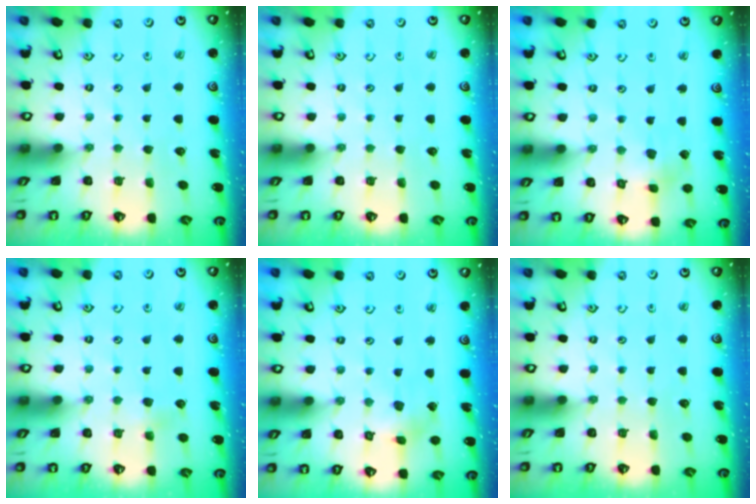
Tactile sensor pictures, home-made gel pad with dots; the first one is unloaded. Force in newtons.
{"total": 0.0}
{"total": 4.8, "press": 4.8, "slide": 0.4}
{"total": 3.8, "press": 3.8, "slide": 0.3}
{"total": 4.7, "press": 4.6, "slide": 0.6}
{"total": 0.0}